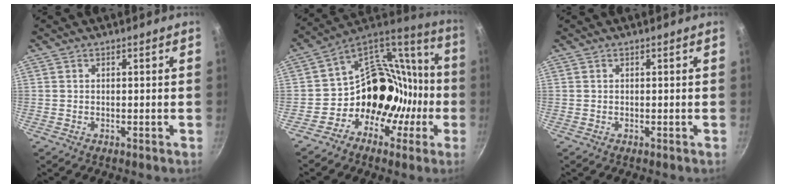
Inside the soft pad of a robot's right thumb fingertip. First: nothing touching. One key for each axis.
{"total": 18.8, "fx": -5.6, "fy": 15.3, "fz": 9.3, "tx": -0.084, "ty": 0.093, "tz": -0.101}
{"total": 0.0}